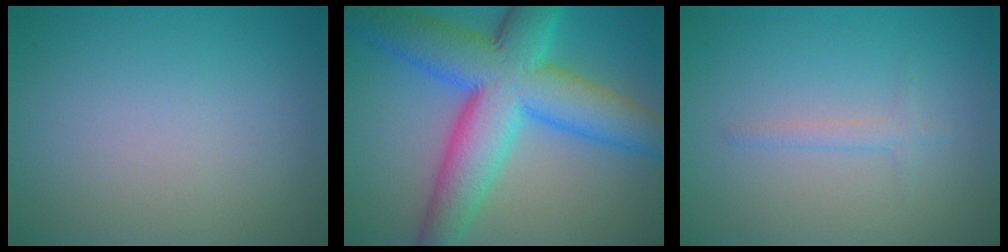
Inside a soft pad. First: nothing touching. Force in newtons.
{"total": 11.9, "press": 11.9, "slide": 0.3}
{"total": 1.1, "press": 1.1, "slide": 0.1}